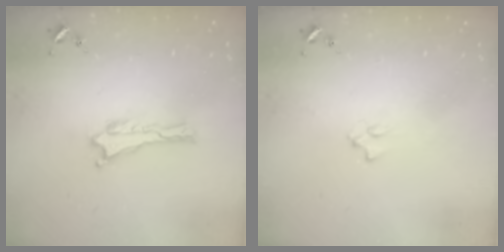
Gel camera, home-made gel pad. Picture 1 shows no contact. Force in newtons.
{"total": 1.3, "press": 1.3, "slide": 0.3}